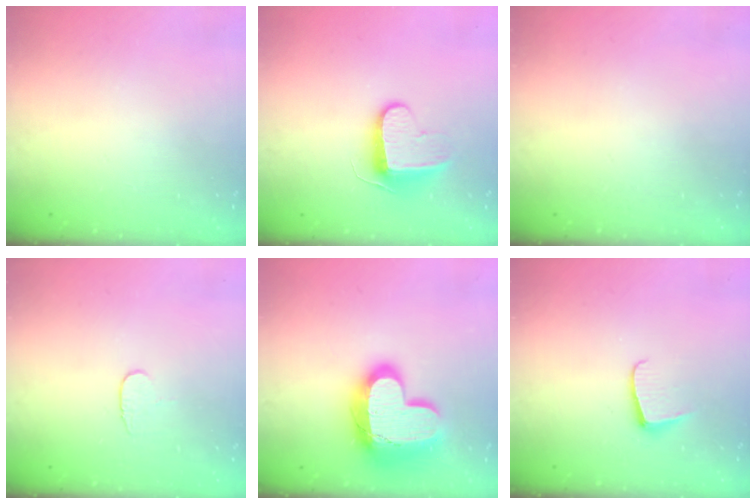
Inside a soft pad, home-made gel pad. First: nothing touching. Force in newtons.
{"total": 9.5, "press": 9.5, "slide": 0.3}
{"total": 0.0}
{"total": 4.3, "press": 4.2, "slide": 0.4}
{"total": 24.2, "press": 24.2, "slide": 1.6}
{"total": 5.7, "press": 5.7, "slide": 0.6}